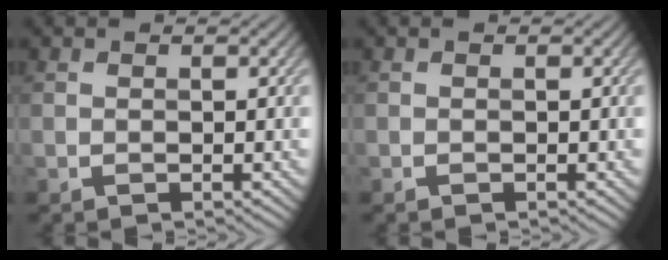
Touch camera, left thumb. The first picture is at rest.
{"total": 0.0}